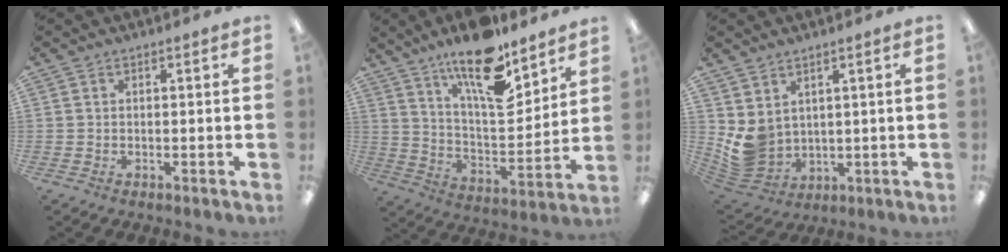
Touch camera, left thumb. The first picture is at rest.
{"total": 17.9, "force": [12.6, 6.2, 11.1], "torque": [-0.187, -0.077, 0.212]}
{"total": 6.4, "force": [2.5, 5.1, 2.9], "torque": [-0.079, -0.027, 0.053]}